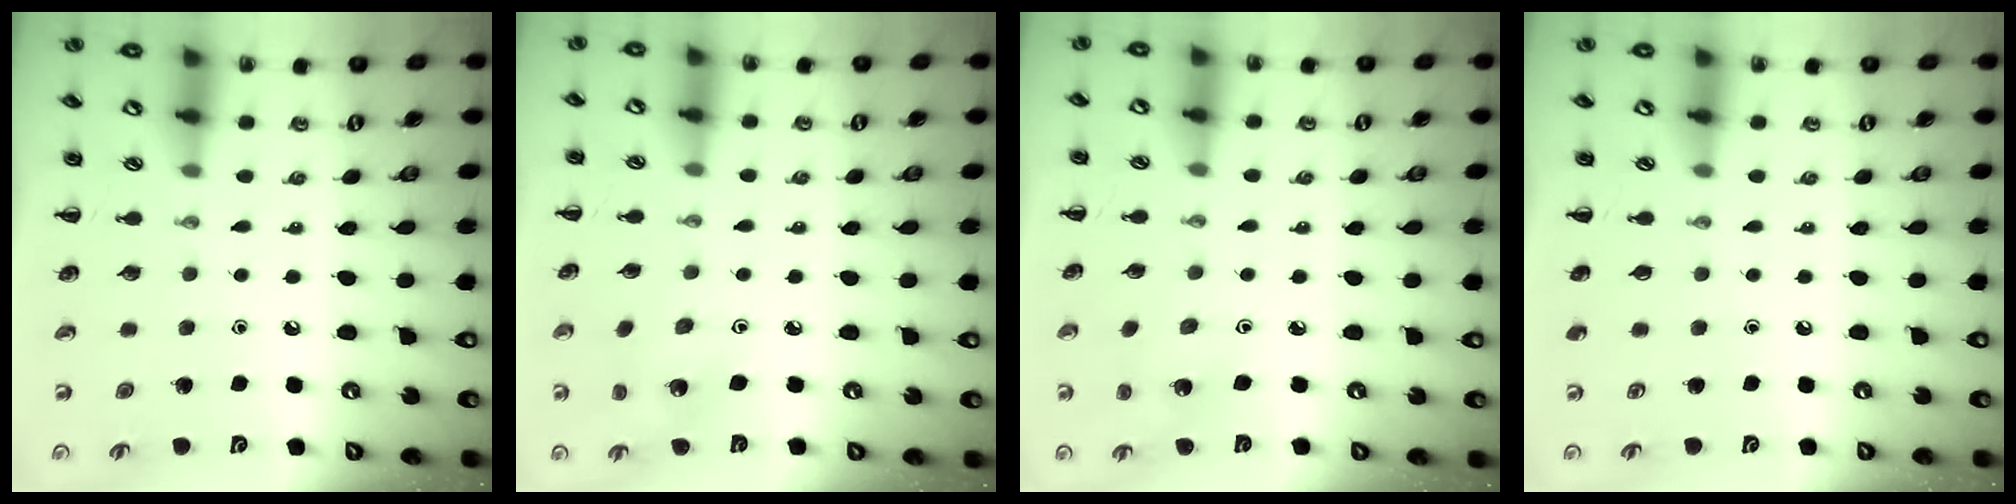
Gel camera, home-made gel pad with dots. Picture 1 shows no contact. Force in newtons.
{"total": 1.8, "press": 1.6, "slide": 0.7}
{"total": 1.7, "press": 1.5, "slide": 0.7}
{"total": 0.0}